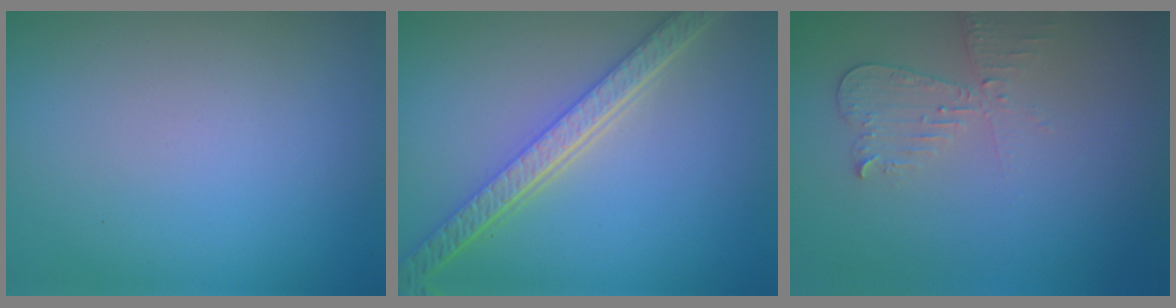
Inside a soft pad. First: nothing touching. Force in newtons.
{"total": 5.7, "press": 4.3, "slide": 3.7}
{"total": 2.2, "press": 2.2, "slide": 0.2}